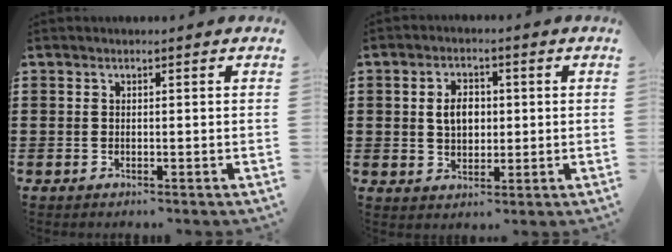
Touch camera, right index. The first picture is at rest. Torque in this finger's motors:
{"motor_torque": [0.16, -0.06, 0.17, 0.09]}